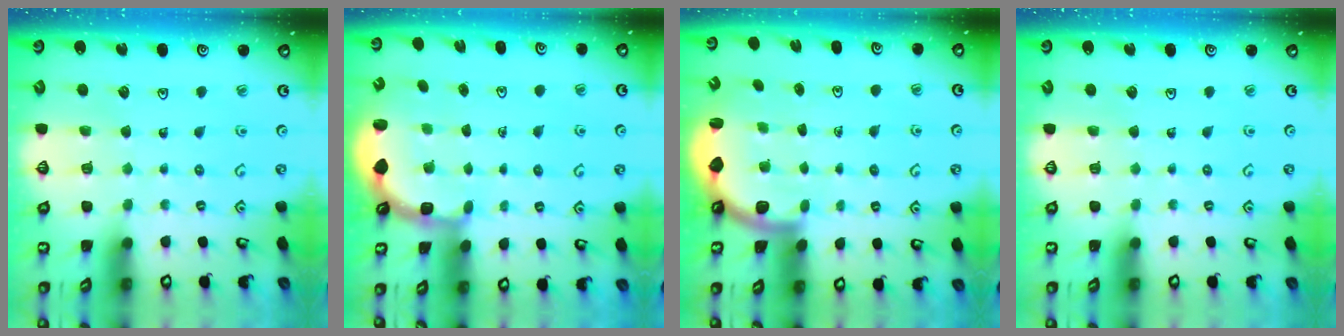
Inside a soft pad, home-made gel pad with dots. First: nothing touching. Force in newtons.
{"total": 3.0, "press": 2.0, "slide": 2.2}
{"total": 2.5, "press": 2.2, "slide": 1.1}
{"total": 0.0}